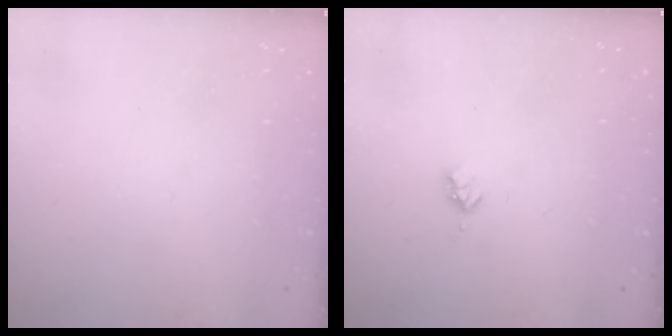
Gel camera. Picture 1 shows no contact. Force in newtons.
{"total": 2.7, "press": 2.6, "slide": 0.5}